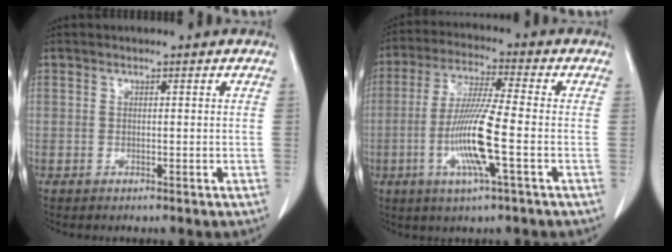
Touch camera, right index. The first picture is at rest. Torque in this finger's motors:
{"motor_torque": [1.70, -0.42, 0.52, 0.12]}